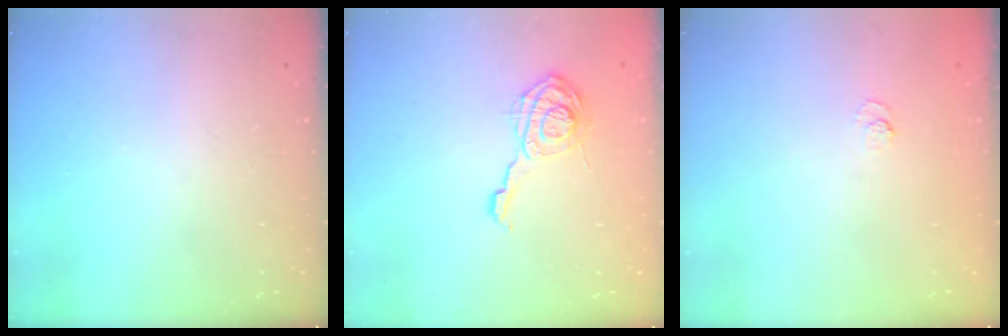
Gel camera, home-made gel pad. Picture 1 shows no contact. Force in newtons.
{"total": 11.7, "press": 11.7, "slide": 0.5}
{"total": 2.0, "press": 1.5, "slide": 1.3}